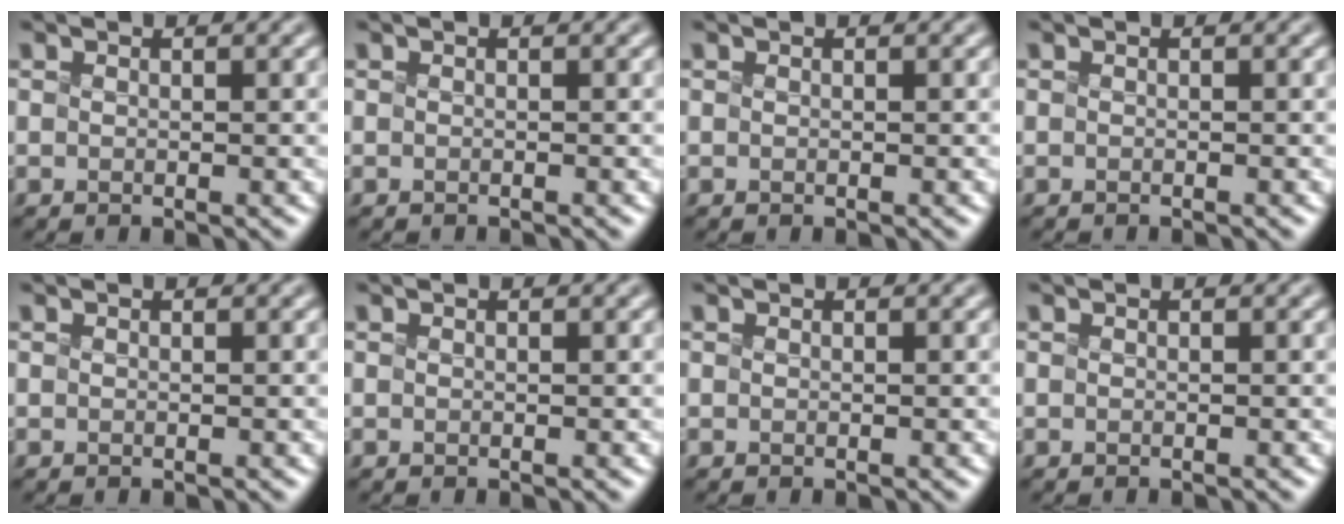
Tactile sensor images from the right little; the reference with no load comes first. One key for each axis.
{"total": 0.7, "fx": -0.7, "fy": 0.0, "fz": 0.1, "tx": 0.003, "ty": -0.002, "tz": -0.011}
{"total": 0.0}
{"total": 0.7, "fx": -0.6, "fy": 0.1, "fz": 0.1, "tx": 0.003, "ty": -0.002, "tz": -0.011}
{"total": 0.0}
{"total": 0.0}
{"total": 0.0}
{"total": 0.0}